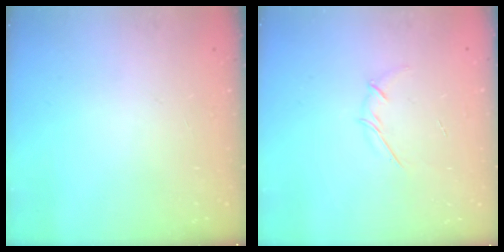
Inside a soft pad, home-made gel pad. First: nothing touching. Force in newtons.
{"total": 3.2, "press": 3.1, "slide": 0.9}